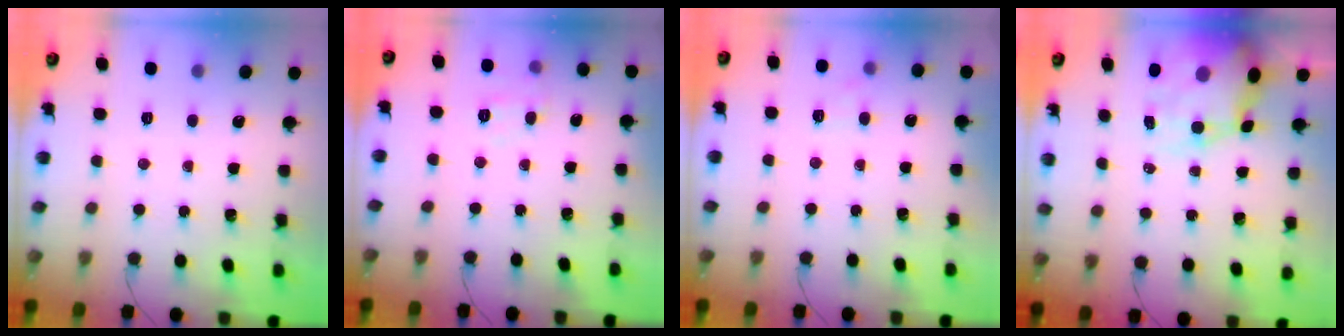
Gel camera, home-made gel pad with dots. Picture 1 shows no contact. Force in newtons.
{"total": 5.8, "press": 5.6, "slide": 1.2}
{"total": 4.6, "press": 4.4, "slide": 1.3}
{"total": 12.3, "press": 11.8, "slide": 3.3}